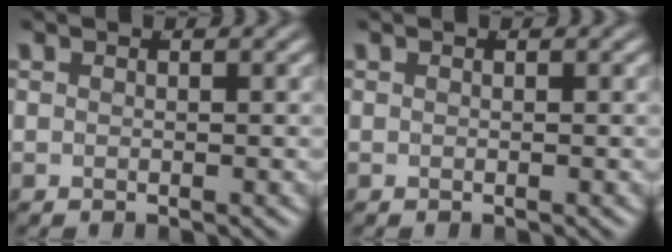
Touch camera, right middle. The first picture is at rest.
{"total": 0.0}